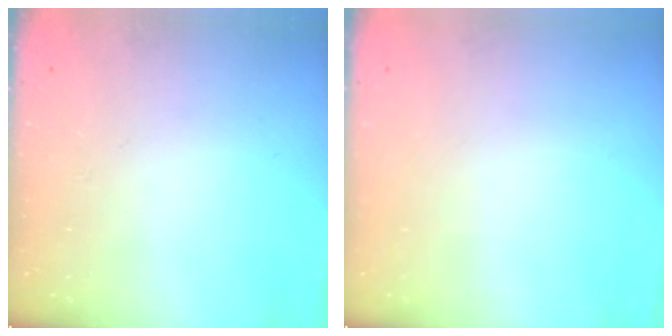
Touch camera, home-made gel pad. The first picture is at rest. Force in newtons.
{"total": 0.0}